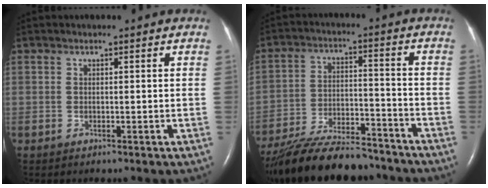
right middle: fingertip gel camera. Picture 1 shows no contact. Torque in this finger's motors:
{"motor_torque": [1.04, -1.10, 0.35, 0.11]}